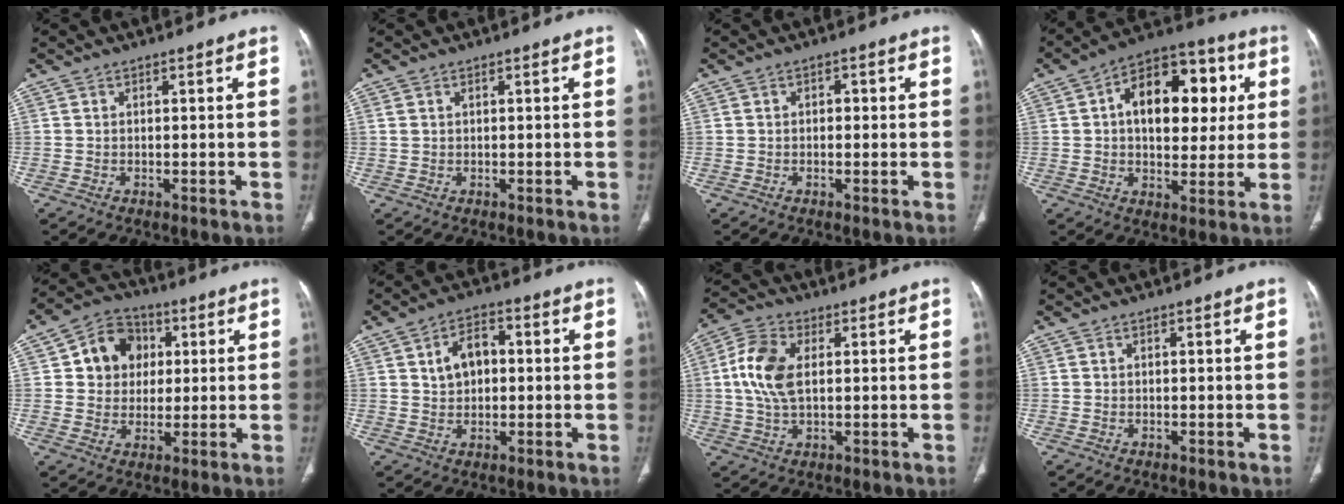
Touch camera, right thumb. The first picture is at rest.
{"total": 0.9, "force": [0.4, 0.5, 0.6], "torque": [-0.017, 0.010, 0.014]}
{"total": 1.4, "force": [0.1, 1.0, 1.0], "torque": [-0.010, 0.006, -0.001]}
{"total": 18.9, "force": [3.8, 11.5, 14.4], "torque": [-0.164, 0.020, 0.054]}
{"total": 10.5, "force": [2.4, 9.1, 4.7], "torque": [-0.035, 0.002, 0.033]}
{"total": 7.0, "force": [1.3, 4.7, 5.0], "torque": [-0.069, 0.011, 0.018]}
{"total": 9.9, "force": [1.5, 5.7, 8.0], "torque": [-0.173, 0.010, 0.029]}
{"total": 0.0}